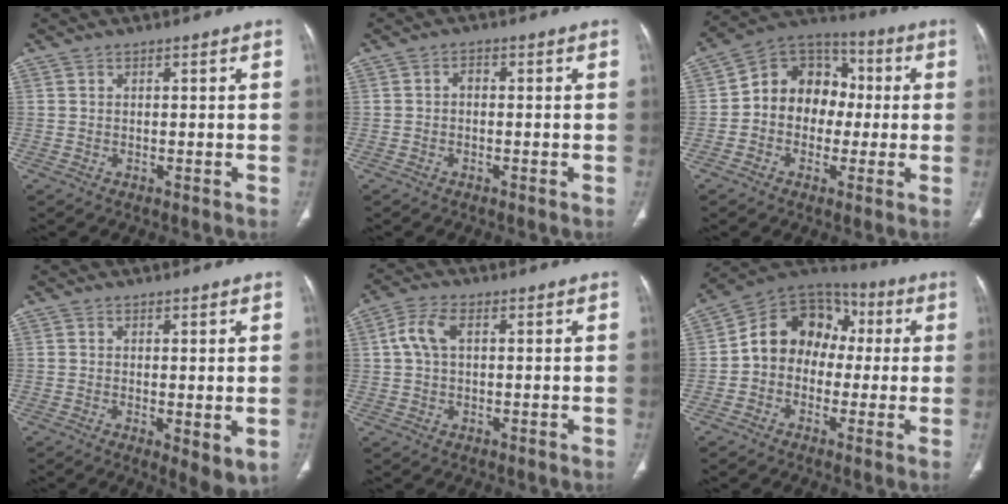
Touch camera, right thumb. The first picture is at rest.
{"total": 1.3, "force": [-0.3, 0.8, 0.9], "torque": [-0.012, 0.006, -0.010]}
{"total": 13.5, "force": [-0.1, 11.1, 7.7], "torque": [-0.073, 0.039, -0.019]}
{"total": 4.9, "force": [-0.6, 1.6, 4.6], "torque": [-0.071, -0.019, -0.006]}
{"total": 5.3, "force": [1.2, 3.0, 4.2], "torque": [-0.096, 0.014, 0.021]}
{"total": 13.6, "force": [0.1, 11.2, 7.7], "torque": [-0.085, 0.045, -0.015]}